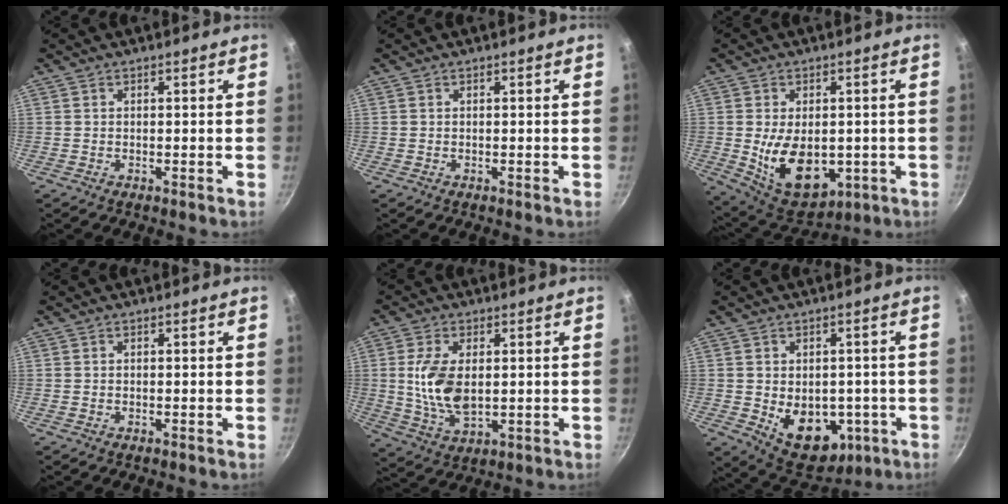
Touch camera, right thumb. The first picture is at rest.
{"total": 0.0}
{"total": 13.5, "force": [-1.9, 8.5, 10.3], "torque": [-0.145, -0.008, -0.001]}
{"total": 0.0}
{"total": 10.6, "force": [0.9, 5.7, 8.8], "torque": [-0.173, -0.012, 0.028]}
{"total": 12.7, "force": [-3.3, 8.7, 8.6], "torque": [-0.096, 0.005, -0.024]}